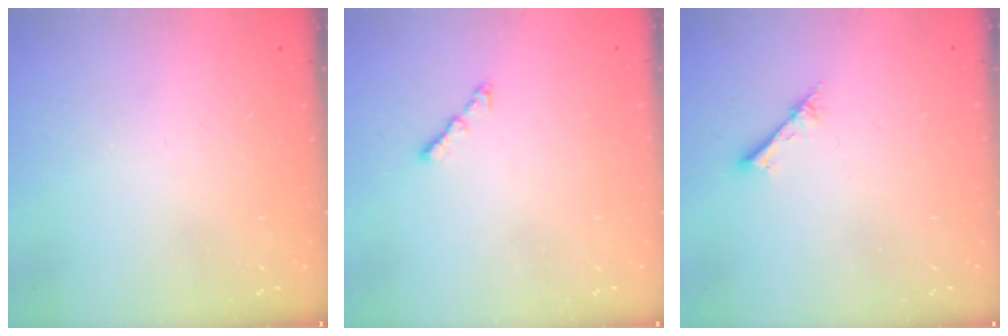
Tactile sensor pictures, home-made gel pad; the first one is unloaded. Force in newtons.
{"total": 1.6, "press": 1.5, "slide": 0.5}
{"total": 2.4, "press": 2.4, "slide": 0.3}